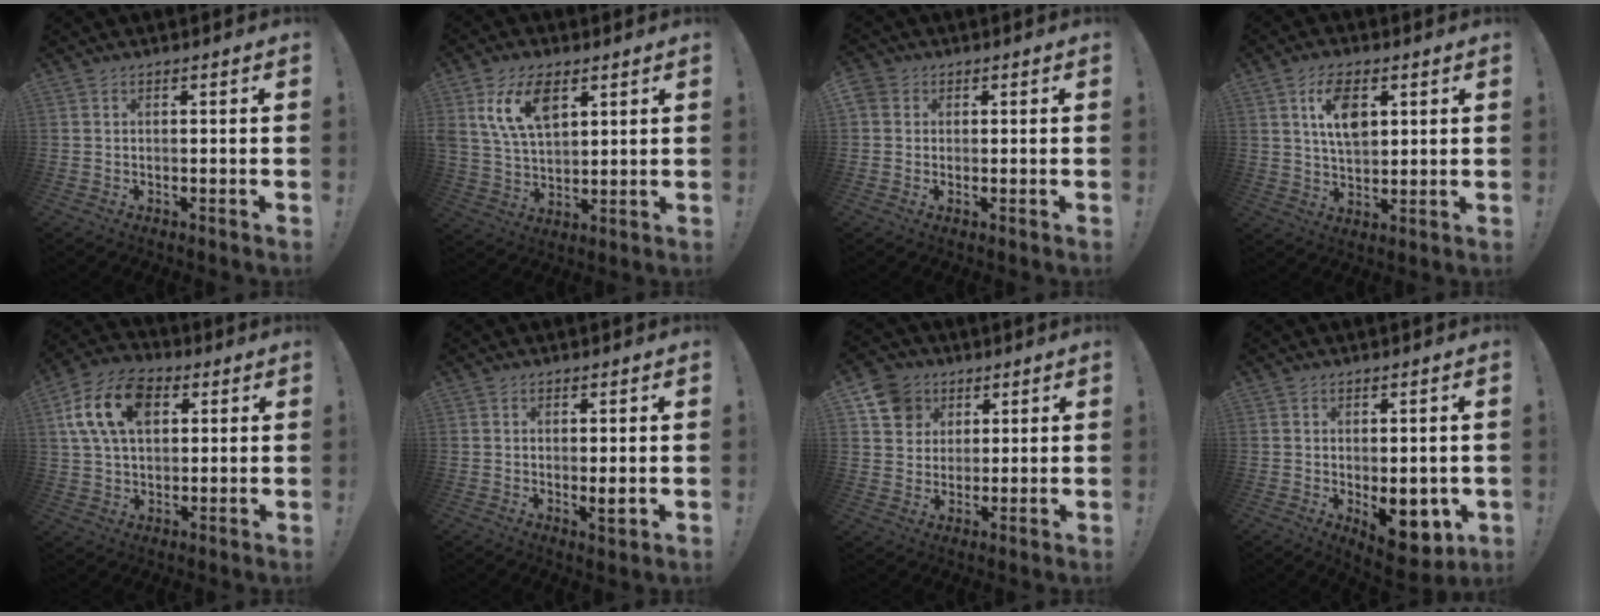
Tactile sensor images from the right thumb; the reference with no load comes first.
{"total": 12.8, "force": [6.3, 7.4, 8.4], "torque": [-0.168, -0.012, 0.117]}
{"total": 3.2, "force": [0.8, 2.8, 1.2], "torque": [-0.017, 0.000, 0.016]}
{"total": 10.1, "force": [3.7, 5.7, 7.4], "torque": [-0.121, 0.003, 0.068]}
{"total": 16.4, "force": [5.6, 10.8, 11.0], "torque": [-0.197, -0.003, 0.106]}
{"total": 3.0, "force": [0.4, 0.7, 2.9], "torque": [-0.031, -0.010, 0.004]}
{"total": 10.0, "force": [4.8, 8.4, 2.7], "torque": [-0.038, -0.025, 0.098]}
{"total": 9.6, "force": [-2.2, 5.4, 7.6], "torque": [-0.084, 0.007, -0.025]}